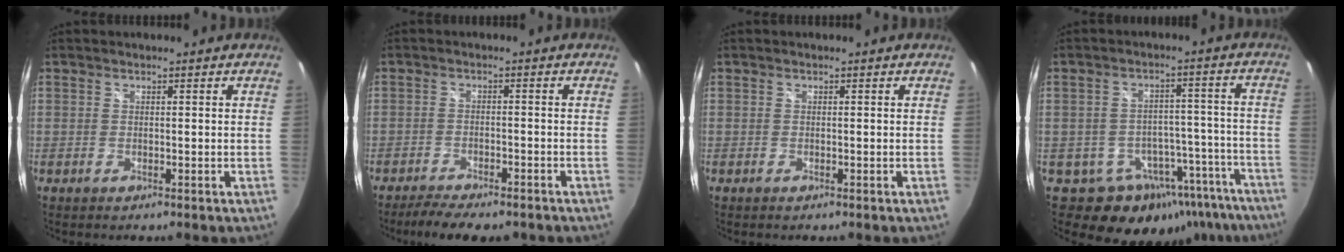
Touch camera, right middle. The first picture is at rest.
{"total": 8.3, "force": [-6.9, 1.9, 4.1], "torque": [-0.094, -0.019, -0.109]}
{"total": 0.0}
{"total": 16.0, "force": [-11.4, 10.0, 5.1], "torque": [-0.078, 0.038, -0.118]}